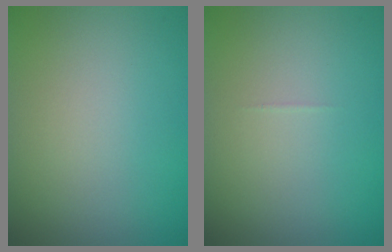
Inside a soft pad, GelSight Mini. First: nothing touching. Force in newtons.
{"total": 0.0}